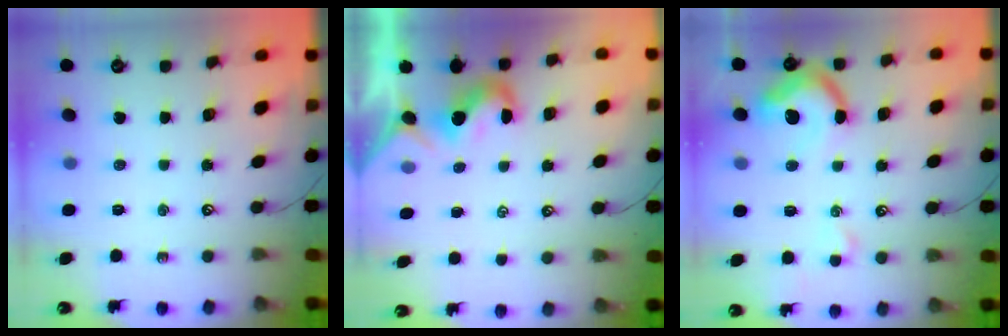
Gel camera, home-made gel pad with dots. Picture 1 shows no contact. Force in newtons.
{"total": 2.2, "press": 2.1, "slide": 0.6}
{"total": 9.4, "press": 9.3, "slide": 1.6}